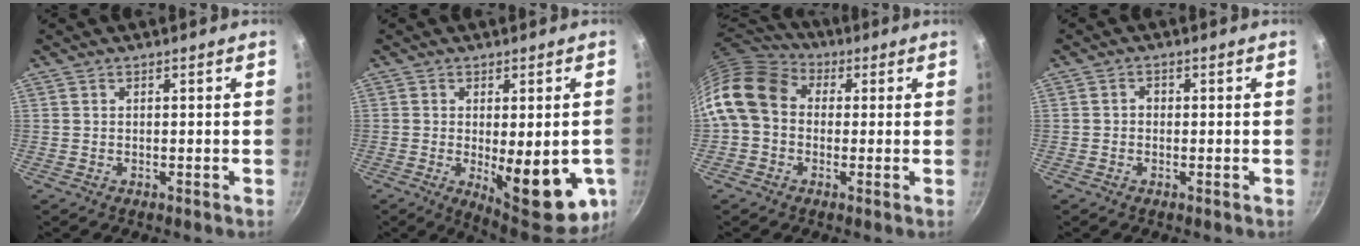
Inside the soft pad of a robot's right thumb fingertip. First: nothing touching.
{"total": 16.9, "force": [-3.8, 6.4, 15.1], "torque": [-0.164, -0.020, -0.036]}
{"total": 14.0, "force": [1.0, 11.1, 8.5], "torque": [-0.151, 0.032, -0.002]}
{"total": 1.2, "force": [-0.2, 1.0, 0.6], "torque": [-0.008, 0.006, -0.006]}